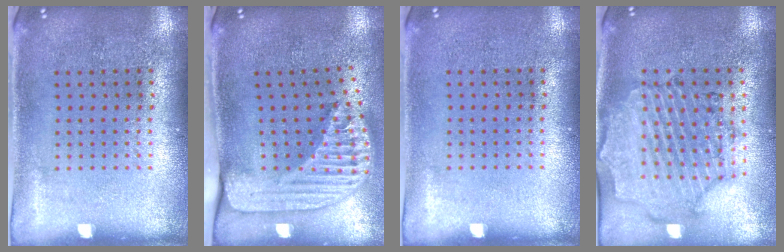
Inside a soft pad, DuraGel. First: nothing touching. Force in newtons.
{"total": 2.5, "press": 1.8, "slide": 1.7}
{"total": 0.0}
{"total": 1.5, "press": 1.5, "slide": 0.3}